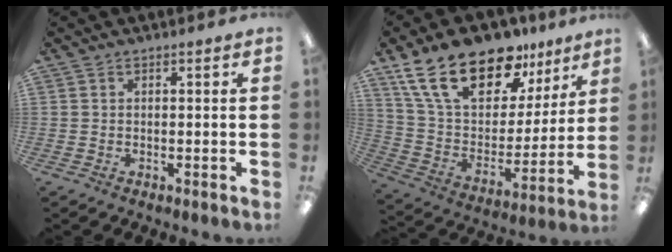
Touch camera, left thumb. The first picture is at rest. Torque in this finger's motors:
{"motor_torque": [0.44, 0.55, 1.21, -1.56, 0.15]}